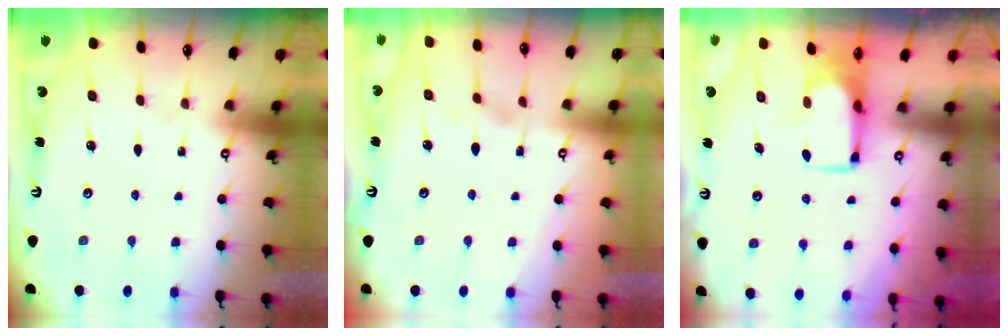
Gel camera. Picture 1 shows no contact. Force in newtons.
{"total": 2.4, "press": 2.2, "slide": 1.1}
{"total": 1.7, "press": 1.7, "slide": 0.1}